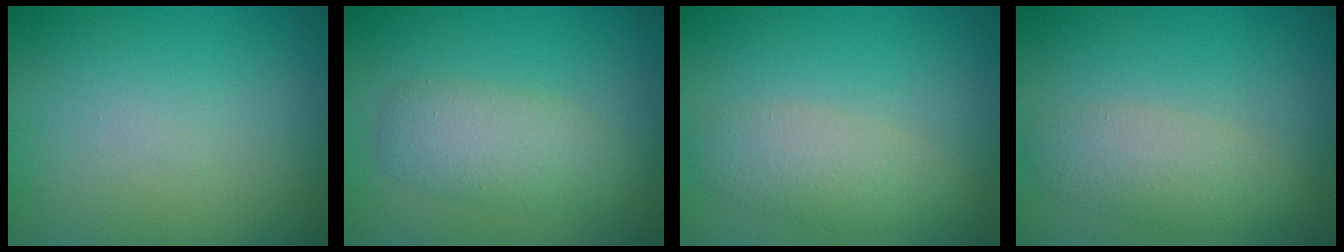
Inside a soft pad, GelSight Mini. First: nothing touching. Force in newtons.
{"total": 3.4, "press": 3.4, "slide": 0.1}
{"total": 2.9, "press": 2.9, "slide": 0.2}
{"total": 2.9, "press": 2.9, "slide": 0.2}